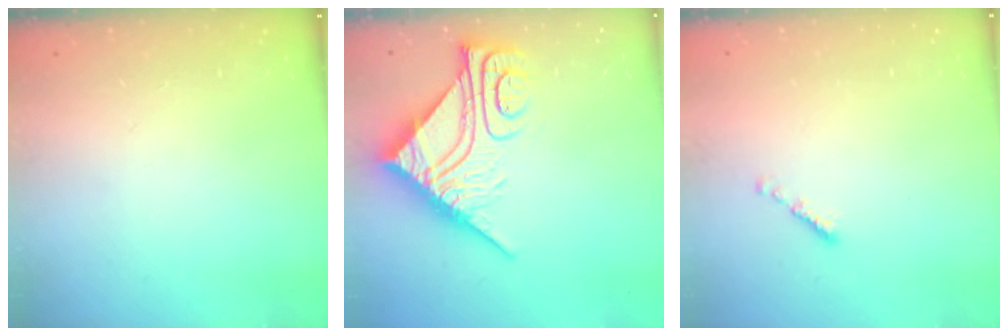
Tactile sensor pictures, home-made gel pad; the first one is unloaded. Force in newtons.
{"total": 14.7, "press": 14.7, "slide": 1.2}
{"total": 0.7, "press": 0.5, "slide": 0.4}